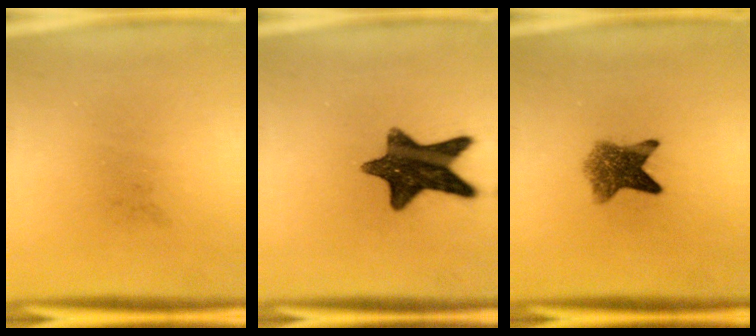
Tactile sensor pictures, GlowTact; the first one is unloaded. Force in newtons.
{"total": 12.8}
{"total": 5.9}